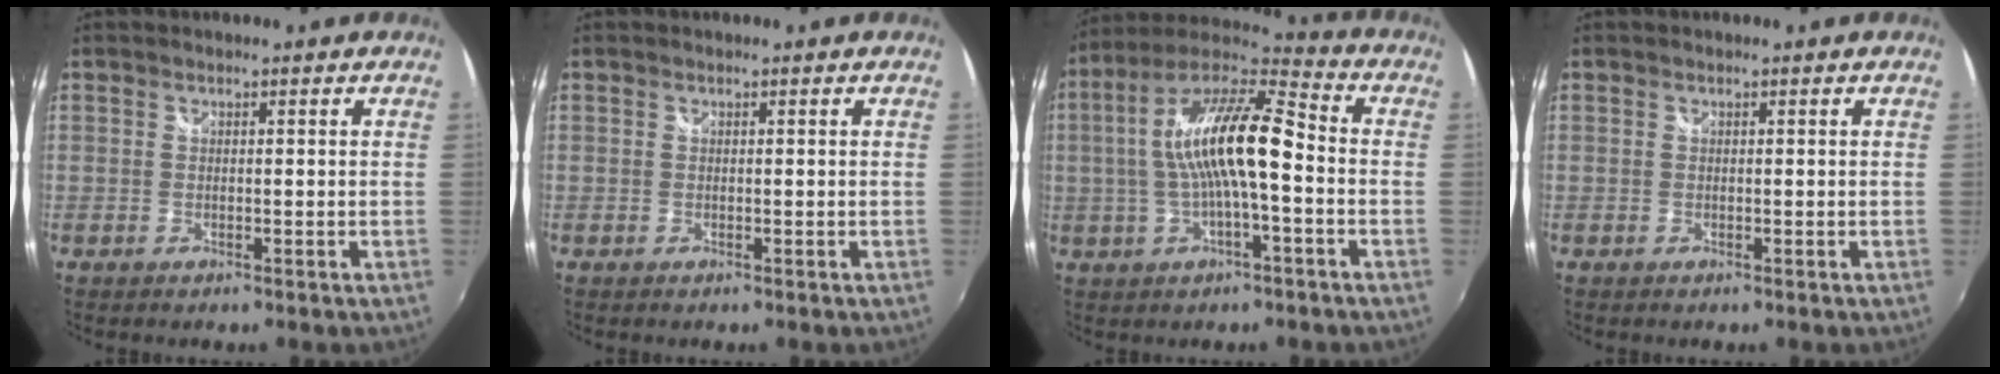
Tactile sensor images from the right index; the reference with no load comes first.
{"total": 0.0}
{"total": 15.3, "force": [-0.9, 3.7, 14.8], "torque": [-0.275, 0.017, -0.021]}
{"total": 0.0}